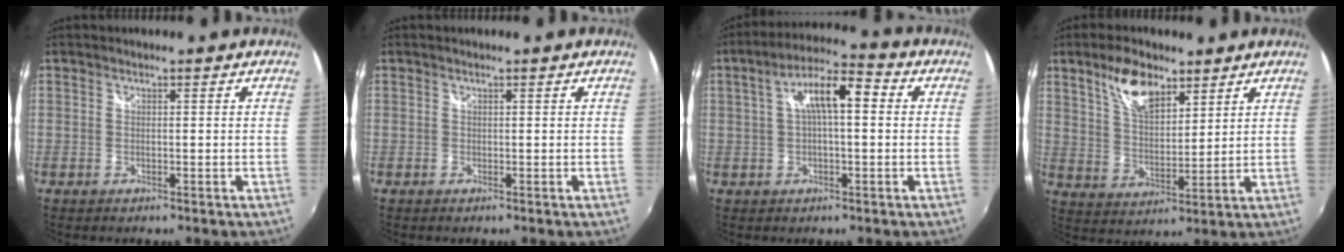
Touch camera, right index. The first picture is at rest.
{"total": 0.0}
{"total": 8.9, "force": [1.3, 2.9, 8.3], "torque": [-0.149, 0.027, 0.019]}
{"total": 9.6, "force": [6.0, 4.4, 6.1], "torque": [-0.108, 0.014, 0.116]}